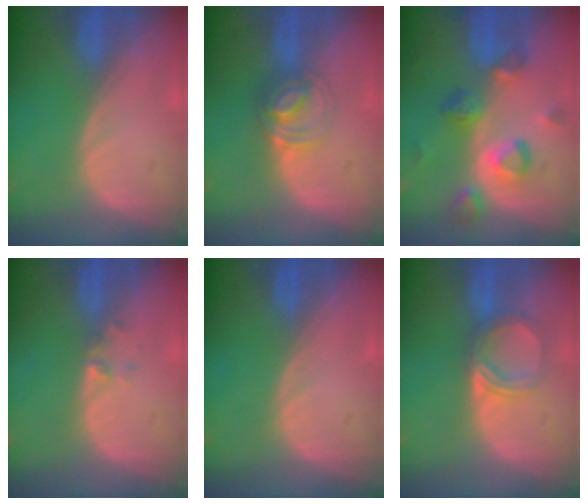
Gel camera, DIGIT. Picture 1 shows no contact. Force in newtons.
{"total": 6.1, "press": 5.3, "slide": 3.1}
{"total": 8.3, "press": 7.8, "slide": 2.8}
{"total": 1.4, "press": 1.2, "slide": 0.7}
{"total": 0.0}
{"total": 5.3, "press": 4.9, "slide": 1.9}